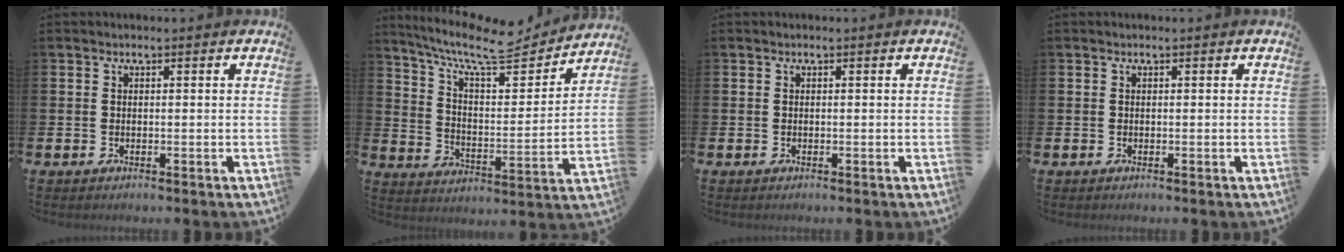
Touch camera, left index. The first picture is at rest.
{"total": 10.2, "force": [8.6, 2.8, 4.7], "torque": [-0.104, -0.061, 0.141]}
{"total": 0.0}
{"total": 0.0}